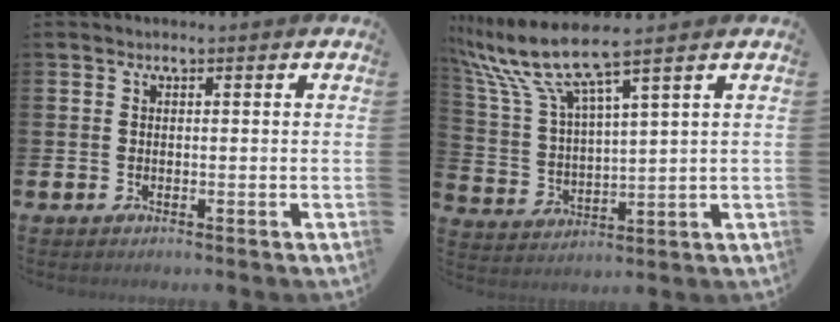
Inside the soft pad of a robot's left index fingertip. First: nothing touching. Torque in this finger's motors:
{"motor_torque": [0.87, -0.71, 1.05, 0.21]}